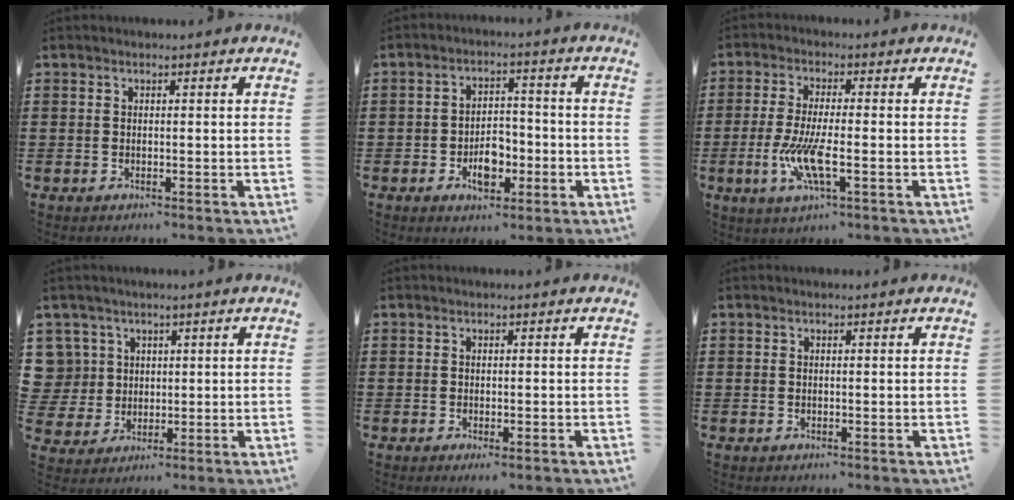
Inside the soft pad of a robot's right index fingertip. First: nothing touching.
{"total": 5.2, "force": [-2.1, 2.9, 3.8], "torque": [-0.059, 0.002, -0.035]}
{"total": 7.4, "force": [-2.1, 1.4, 7.0], "torque": [-0.149, -0.020, -0.039]}
{"total": 5.8, "force": [1.9, 5.5, 0.6], "torque": [-0.051, 0.008, 0.038]}
{"total": 0.6, "force": [-0.4, 0.1, 0.5], "torque": [-0.010, -0.005, -0.006]}
{"total": 0.0}